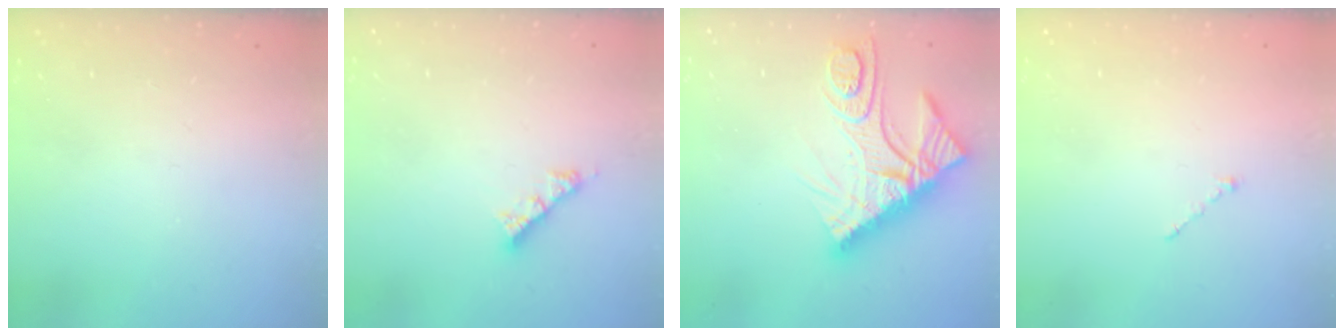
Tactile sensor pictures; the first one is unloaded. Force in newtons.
{"total": 4.1, "press": 4.0, "slide": 0.3}
{"total": 16.4, "press": 16.3, "slide": 1.4}
{"total": 1.0, "press": 0.9, "slide": 0.3}